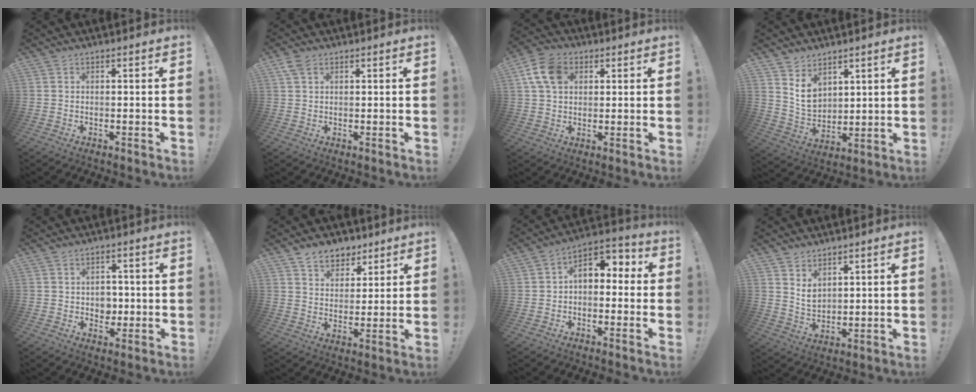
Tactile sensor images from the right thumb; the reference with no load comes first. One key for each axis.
{"total": 3.3, "fx": 1.8, "fy": 1.9, "fz": 2.1, "tx": -0.036, "ty": -0.001, "tz": 0.035}
{"total": 10.4, "fx": 3.3, "fy": 7.3, "fz": 6.6, "tx": -0.121, "ty": 0.009, "tz": 0.068}
{"total": 8.5, "fx": 5.3, "fy": 6.1, "fz": 2.8, "tx": -0.045, "ty": -0.042, "tz": 0.107}
{"total": 4.8, "fx": -0.1, "fy": 4.3, "fz": 2.1, "tx": -0.014, "ty": -0.004, "tz": -0.004}
{"total": 8.2, "fx": 5.9, "fy": 5.4, "fz": 1.7, "tx": -0.025, "ty": -0.039, "tz": 0.116}
{"total": 6.2, "fx": 0.2, "fy": 4.6, "fz": 4.2, "tx": -0.061, "ty": 0.006, "tz": 0.009}
{"total": 5.2, "fx": 3.5, "fy": 3.3, "fz": 1.8, "tx": -0.030, "ty": -0.027, "tz": 0.067}